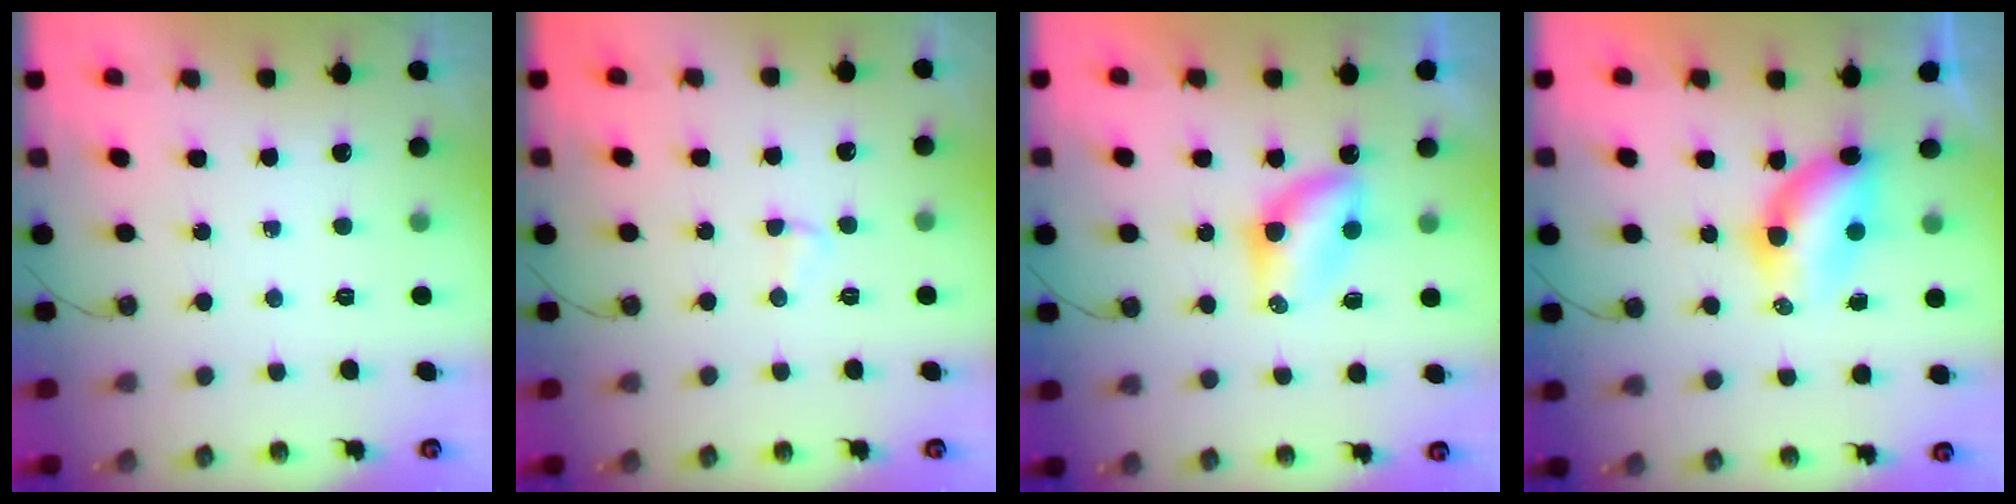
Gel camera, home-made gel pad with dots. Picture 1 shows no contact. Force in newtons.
{"total": 2.5, "press": 2.5, "slide": 0.4}
{"total": 6.0, "press": 5.9, "slide": 0.6}
{"total": 7.6, "press": 6.8, "slide": 3.3}